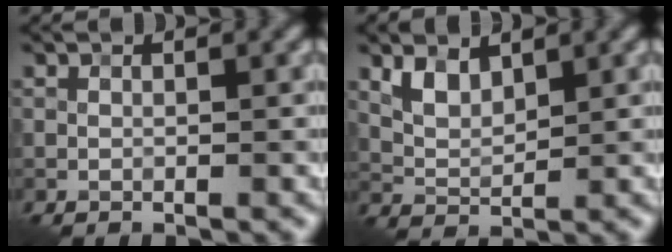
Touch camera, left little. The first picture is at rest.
{"total": 2.7, "force": [1.6, 1.4, 1.6], "torque": [-0.037, -0.003, 0.035]}